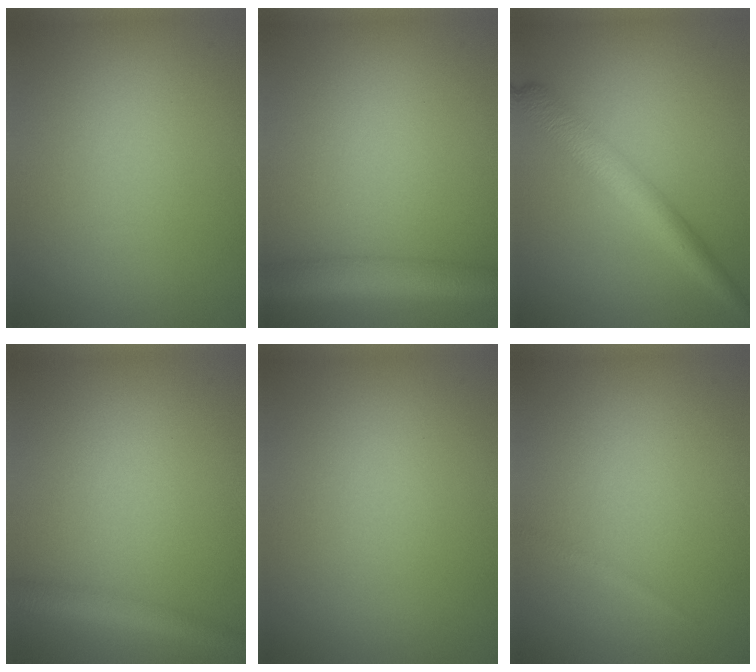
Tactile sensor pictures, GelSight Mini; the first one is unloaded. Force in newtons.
{"total": 5.1, "press": 5.1, "slide": 0.2}
{"total": 4.3, "press": 4.3, "slide": 0.1}
{"total": 2.9, "press": 2.9, "slide": 0.1}
{"total": 0.0}
{"total": 0.6, "press": 0.5, "slide": 0.0}